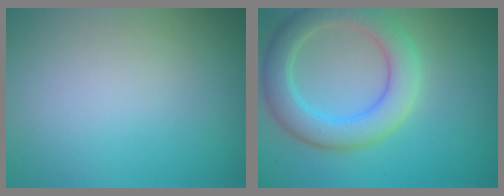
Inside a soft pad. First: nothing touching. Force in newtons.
{"total": 5.3, "press": 5.3, "slide": 0.5}